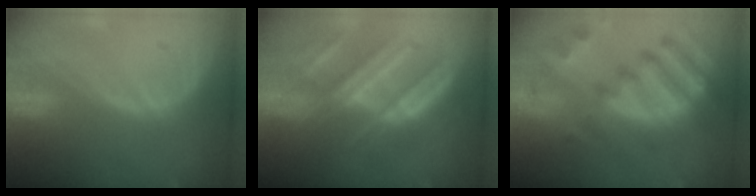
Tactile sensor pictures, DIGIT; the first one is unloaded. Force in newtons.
{"total": 9.5, "press": 8.4, "slide": 4.3}
{"total": 12.5, "press": 10.8, "slide": 6.3}